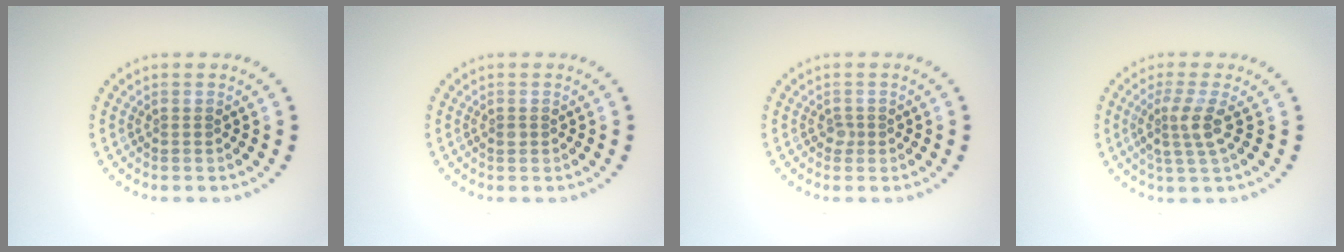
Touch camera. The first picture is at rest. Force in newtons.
{"total": 0.6, "press": 0.6, "slide": 0.1}
{"total": 0.7, "press": 0.6, "slide": 0.5}
{"total": 2.7, "press": 2.1, "slide": 1.8}